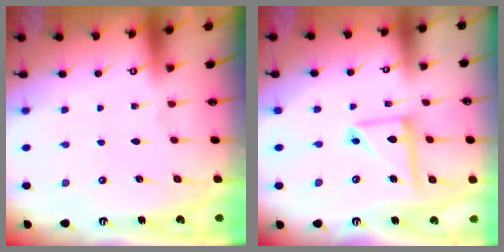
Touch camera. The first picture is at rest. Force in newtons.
{"total": 11.8, "press": 11.7, "slide": 1.0}